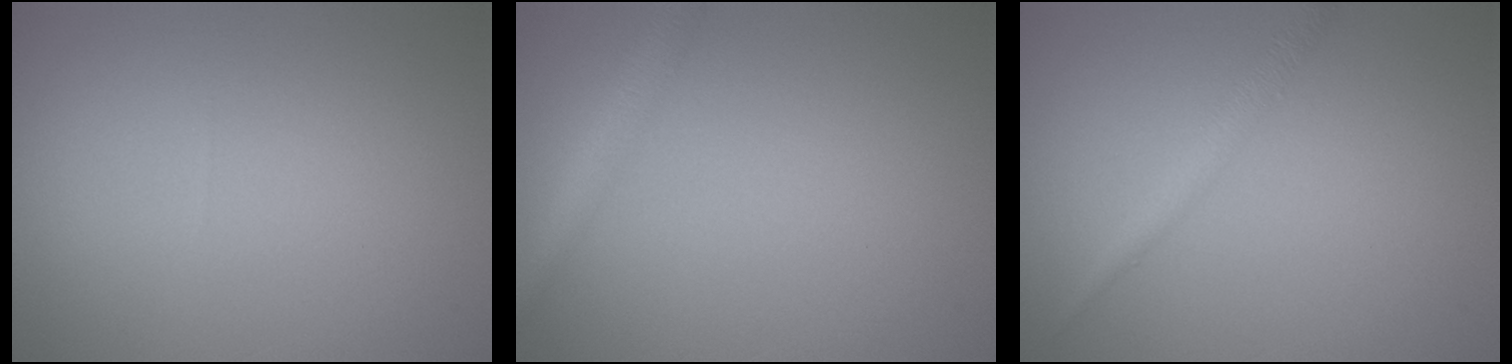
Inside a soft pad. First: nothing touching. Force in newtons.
{"total": 2.8, "press": 2.8, "slide": 0.1}
{"total": 1.7, "press": 1.7, "slide": 0.1}